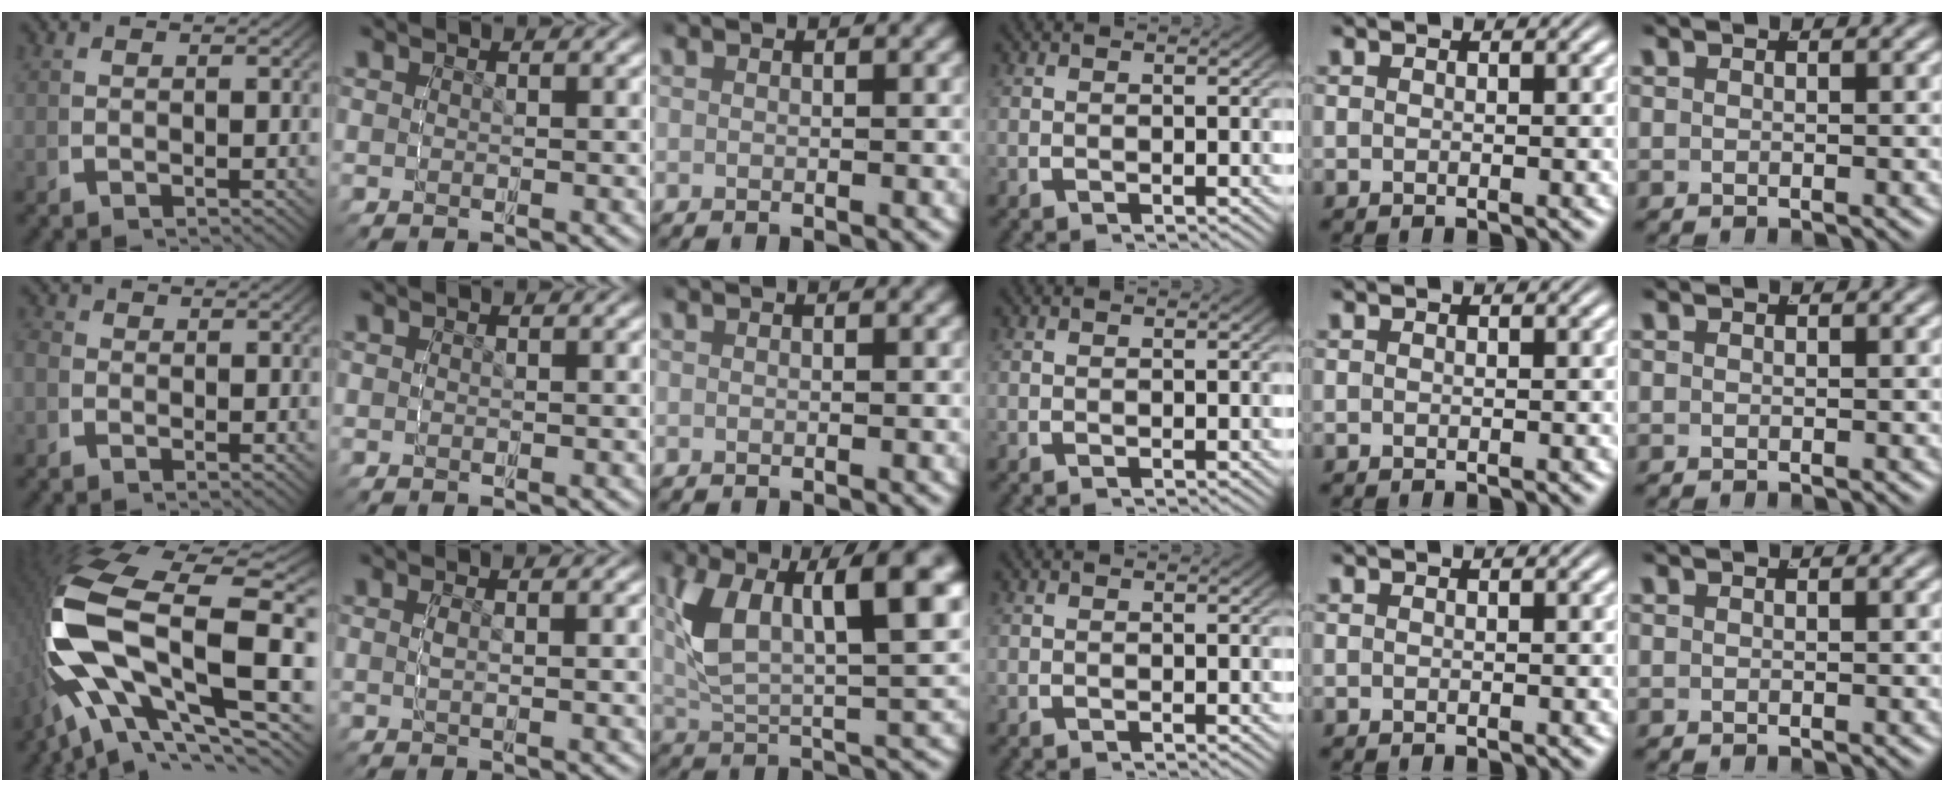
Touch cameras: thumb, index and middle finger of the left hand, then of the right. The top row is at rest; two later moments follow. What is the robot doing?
{"motion": "grasp_and_lifting", "object": "button"}